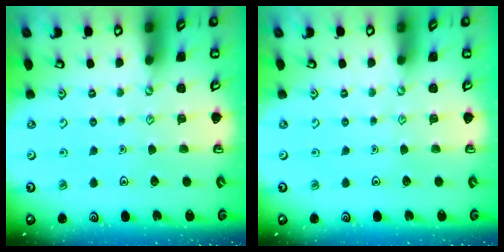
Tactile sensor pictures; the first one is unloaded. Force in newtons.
{"total": 0.0}